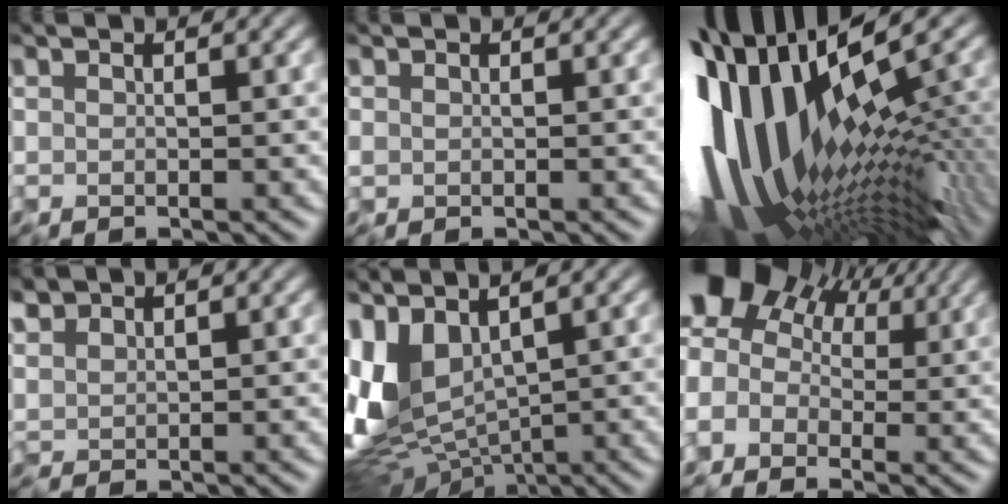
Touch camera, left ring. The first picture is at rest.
{"total": 0.0}
{"total": 16.7, "force": [-0.4, 5.9, 15.6], "torque": [-0.287, -0.017, 0.002]}
{"total": 2.3, "force": [1.7, 1.1, 1.1], "torque": [-0.041, 0.002, 0.039]}
{"total": 8.6, "force": [0.5, 4.6, 7.3], "torque": [-0.172, -0.021, 0.016]}
{"total": 8.3, "force": [2.6, 5.7, 5.4], "torque": [-0.098, 0.037, 0.022]}